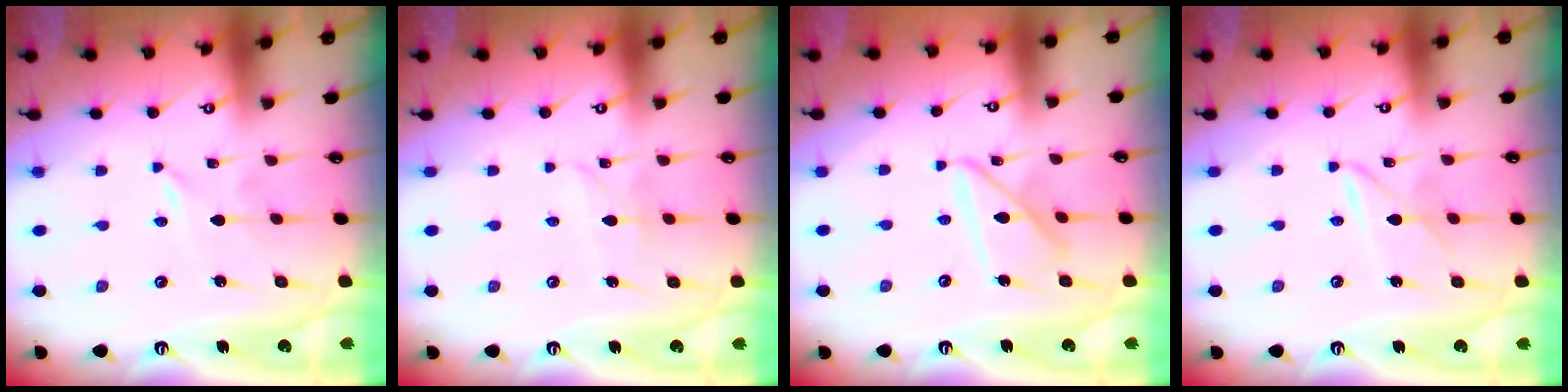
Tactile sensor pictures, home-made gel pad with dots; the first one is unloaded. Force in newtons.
{"total": 2.8, "press": 2.8, "slide": 0.2}
{"total": 12.4, "press": 12.4, "slide": 1.3}
{"total": 3.5, "press": 3.5, "slide": 0.3}